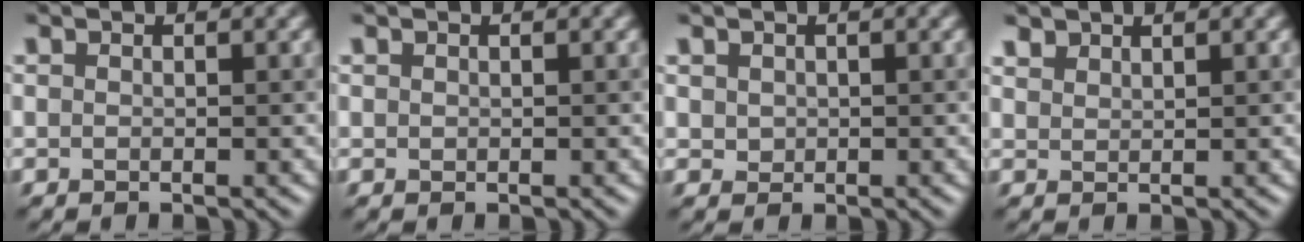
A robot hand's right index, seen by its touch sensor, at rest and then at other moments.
{"total": 0.0}
{"total": 0.8, "force": [0.2, 0.8, 0.0], "torque": [0.003, 0.003, 0.008]}
{"total": 1.2, "force": [1.2, 0.2, -0.1], "torque": [0.000, 0.008, 0.033]}